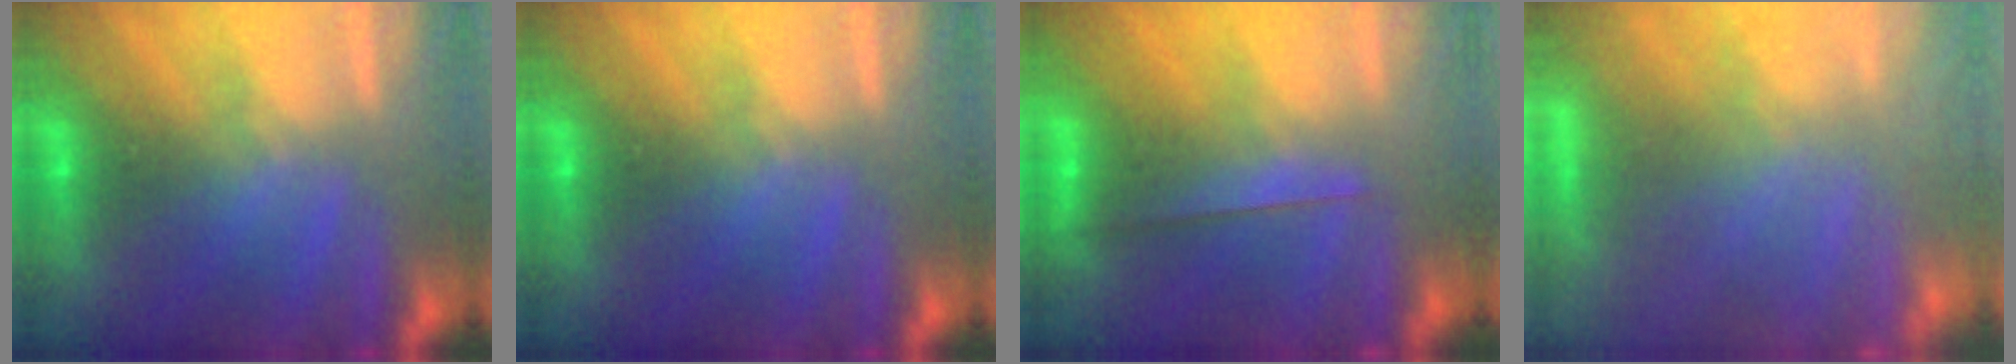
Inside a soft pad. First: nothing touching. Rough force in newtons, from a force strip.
{"total": 0.0}
{"total": 2.2}
{"total": 5.6}